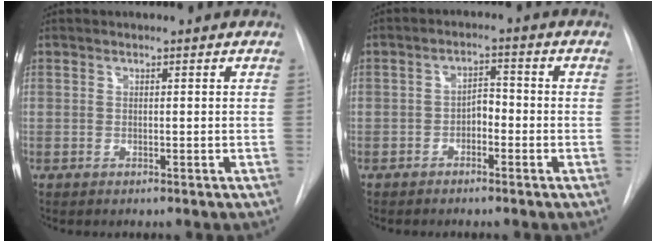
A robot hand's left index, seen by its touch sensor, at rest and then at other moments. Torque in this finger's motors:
{"motor_torque": [-0.14, -0.05, -0.03, 0.00]}